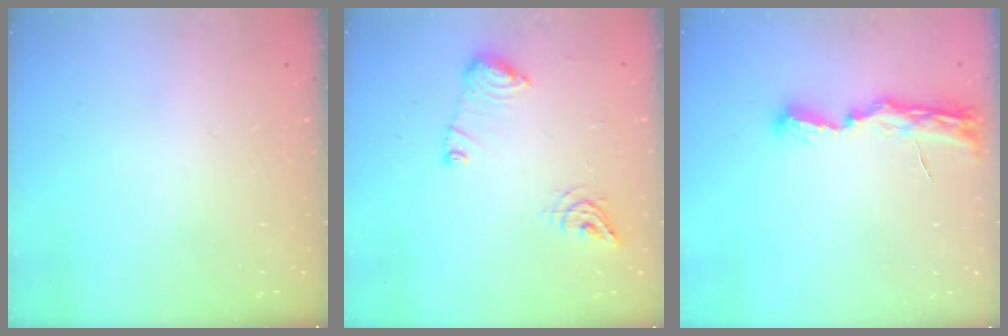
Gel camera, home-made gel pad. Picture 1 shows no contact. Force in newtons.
{"total": 10.7, "press": 10.6, "slide": 1.1}
{"total": 8.0, "press": 8.0, "slide": 0.7}